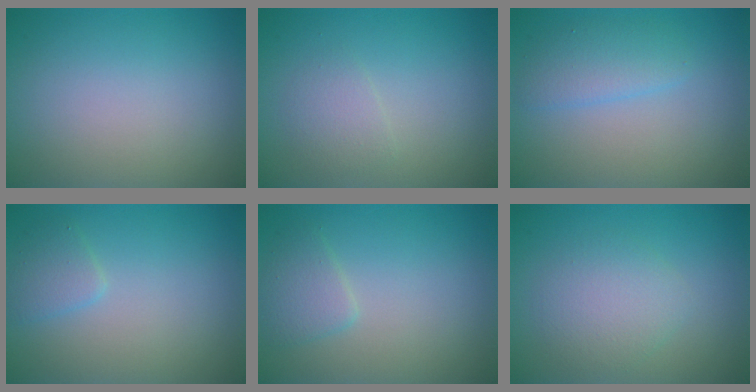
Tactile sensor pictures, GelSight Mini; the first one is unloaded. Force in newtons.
{"total": 1.6, "press": 1.6, "slide": 0.1}
{"total": 2.4, "press": 2.4, "slide": 0.1}
{"total": 1.6, "press": 1.6, "slide": 0.1}
{"total": 1.9, "press": 1.9, "slide": 0.1}
{"total": 3.0, "press": 3.0, "slide": 0.1}